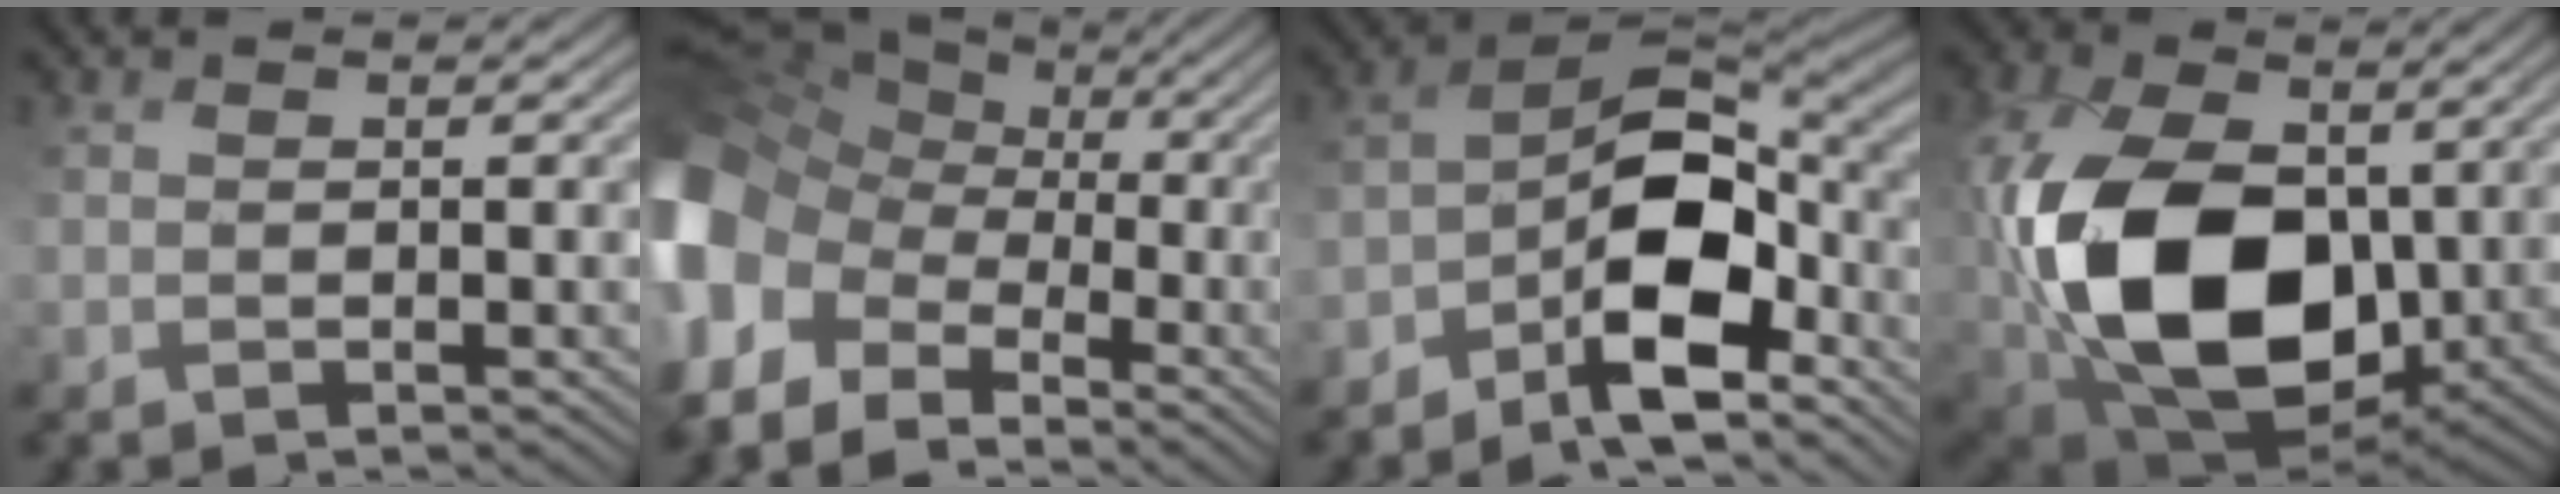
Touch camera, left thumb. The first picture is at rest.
{"total": 15.9, "force": [-4.2, 12.0, 9.6], "torque": [-0.261, -0.011, -0.076]}
{"total": 11.4, "force": [-5.9, 5.3, 8.2], "torque": [-0.140, -0.005, -0.122]}
{"total": 18.4, "force": [1.6, 12.2, 13.6], "torque": [-0.328, -0.014, 0.041]}